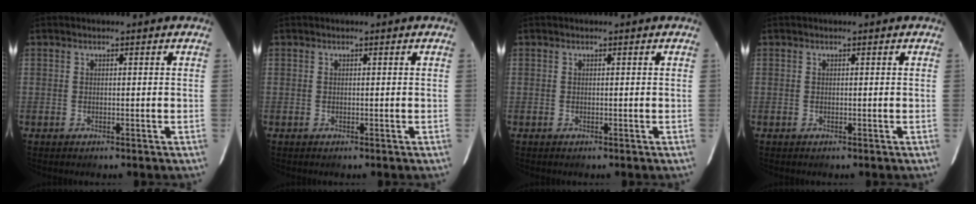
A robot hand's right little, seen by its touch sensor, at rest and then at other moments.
{"total": 0.0}
{"total": 0.0}
{"total": 0.0}